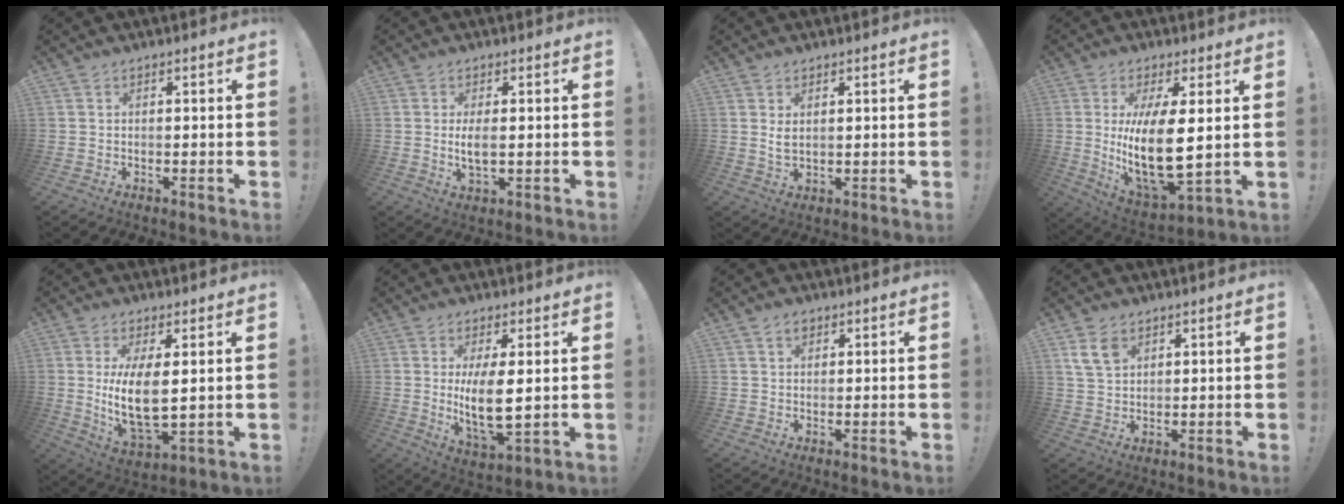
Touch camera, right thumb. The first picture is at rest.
{"total": 4.4, "force": [0.0, 1.6, 4.2], "torque": [-0.078, -0.011, -0.005]}
{"total": 3.2, "force": [1.3, 1.7, 2.5], "torque": [-0.032, -0.008, 0.020]}
{"total": 17.6, "force": [1.8, 6.2, 16.4], "torque": [-0.321, -0.034, 0.031]}
{"total": 11.7, "force": [2.1, 4.6, 10.6], "torque": [-0.213, -0.027, 0.037]}
{"total": 10.8, "force": [1.7, 3.8, 9.9], "torque": [-0.186, -0.026, 0.027]}
{"total": 2.5, "force": [1.4, 1.7, 1.2], "torque": [-0.014, 0.000, 0.024]}
{"total": 6.5, "force": [3.2, 4.2, 3.7], "torque": [-0.057, -0.008, 0.063]}